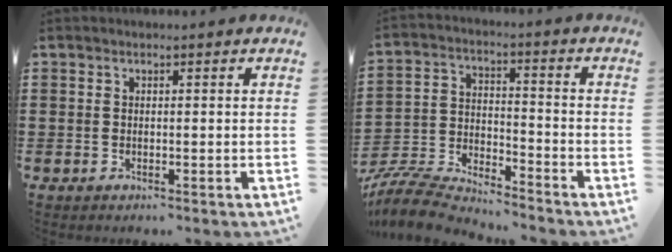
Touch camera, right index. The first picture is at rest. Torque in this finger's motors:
{"motor_torque": [-2.14, 0.00, -1.05, -0.21]}